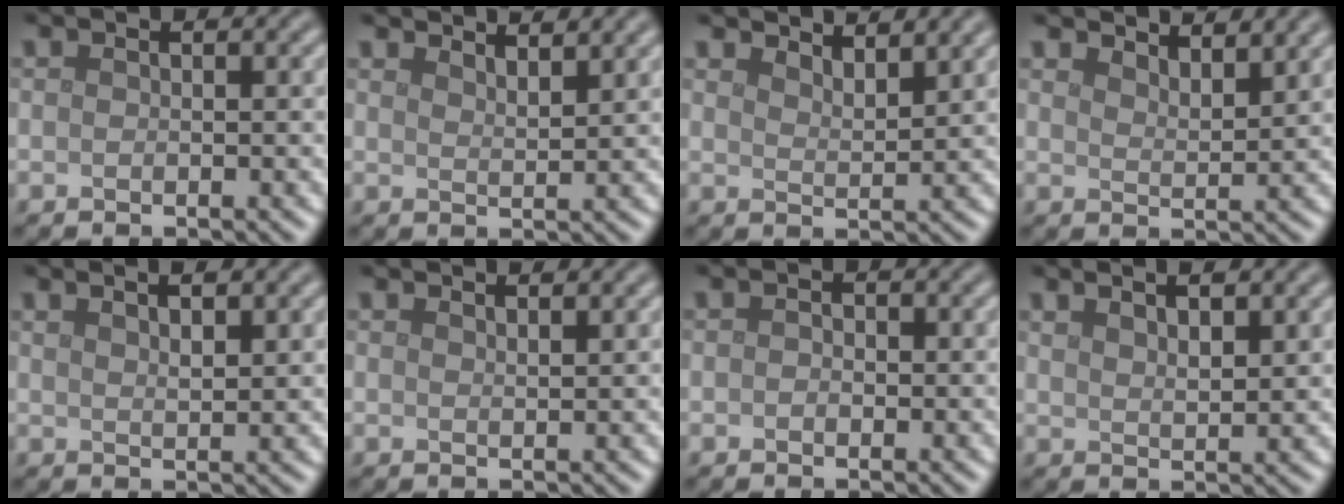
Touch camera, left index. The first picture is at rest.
{"total": 3.9, "force": [3.5, 0.8, 1.4], "torque": [-0.008, 0.012, 0.040]}
{"total": 4.3, "force": [4.0, 0.7, 1.3], "torque": [-0.018, 0.005, 0.051]}
{"total": 4.9, "force": [4.6, 0.9, 1.6], "torque": [-0.021, 0.005, 0.056]}
{"total": 3.1, "force": [2.0, 0.9, 2.2], "torque": [-0.014, 0.006, 0.018]}
{"total": 1.9, "force": [1.7, 0.3, 0.7], "torque": [-0.004, 0.006, 0.016]}
{"total": 0.8, "force": [0.1, 0.6, 0.5], "torque": [-0.008, -0.003, -0.003]}
{"total": 3.6, "force": [2.5, 1.1, 2.4], "torque": [-0.019, 0.008, 0.026]}